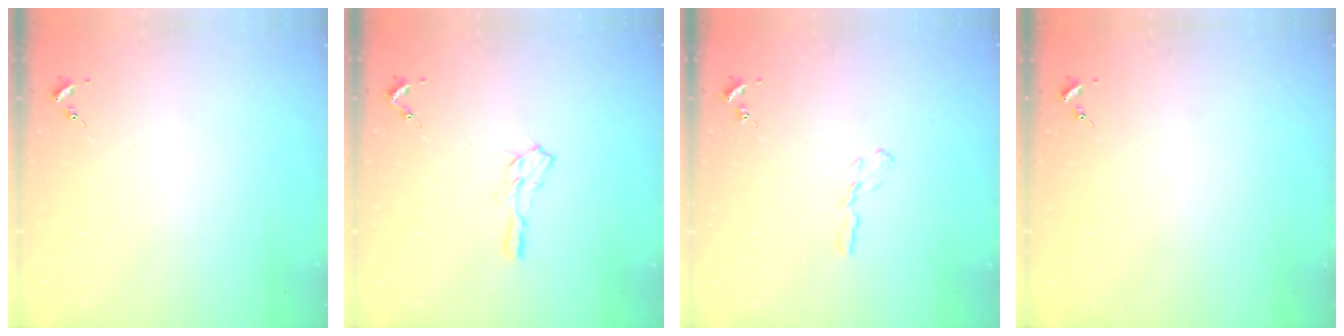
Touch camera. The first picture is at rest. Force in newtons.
{"total": 5.1, "press": 5.1, "slide": 0.6}
{"total": 3.9, "press": 3.9, "slide": 0.4}
{"total": 0.0}